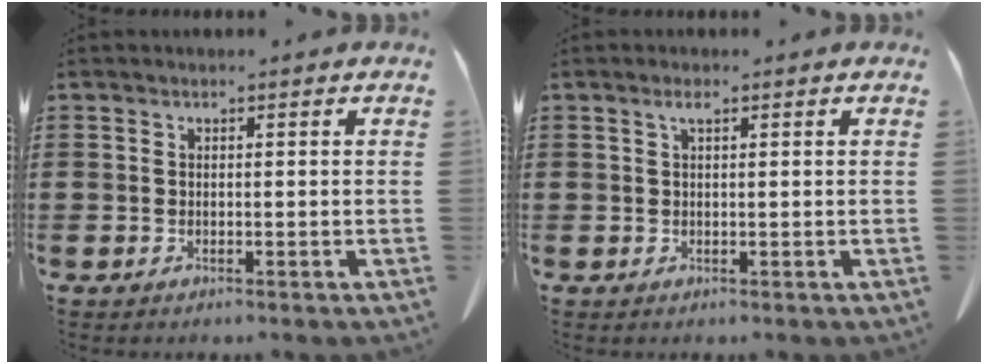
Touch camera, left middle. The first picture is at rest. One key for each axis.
{"total": 1.3, "fx": 0.6, "fy": 0.2, "fz": 1.1, "tx": -0.025, "ty": 0.002, "tz": 0.011}